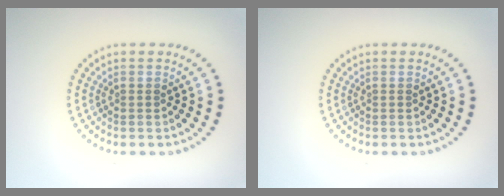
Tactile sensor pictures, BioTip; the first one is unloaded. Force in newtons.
{"total": 0.0}